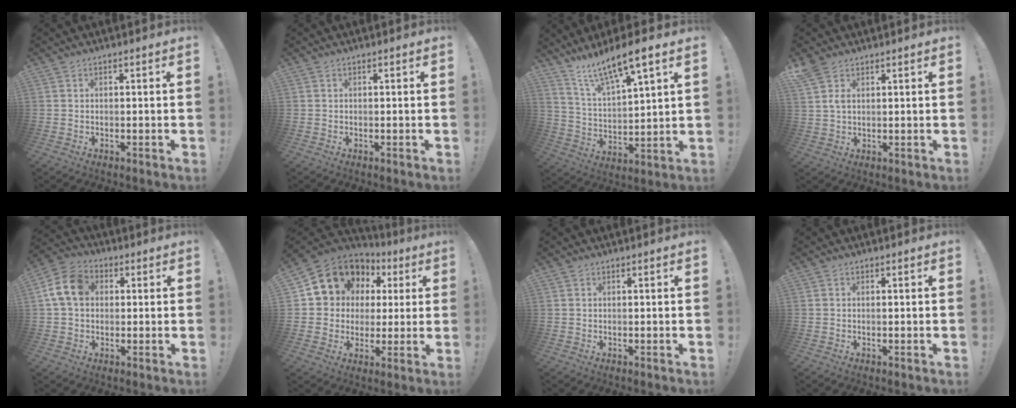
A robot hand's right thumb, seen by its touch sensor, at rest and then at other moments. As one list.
[{"total": 0.0}, {"total": 11.8, "force": [9.7, 1.6, 6.6], "torque": [-0.122, -0.070, 0.165]}, {"total": 4.4, "force": [2.7, 2.1, 2.7], "torque": [-0.051, -0.008, 0.051]}, {"total": 11.1, "force": [2.1, 8.5, 6.8], "torque": [-0.122, 0.013, 0.044]}, {"total": 11.9, "force": [6.0, 9.8, 3.3], "torque": [-0.051, -0.041, 0.128]}, {"total": 0.0}, {"total": 0.0}]